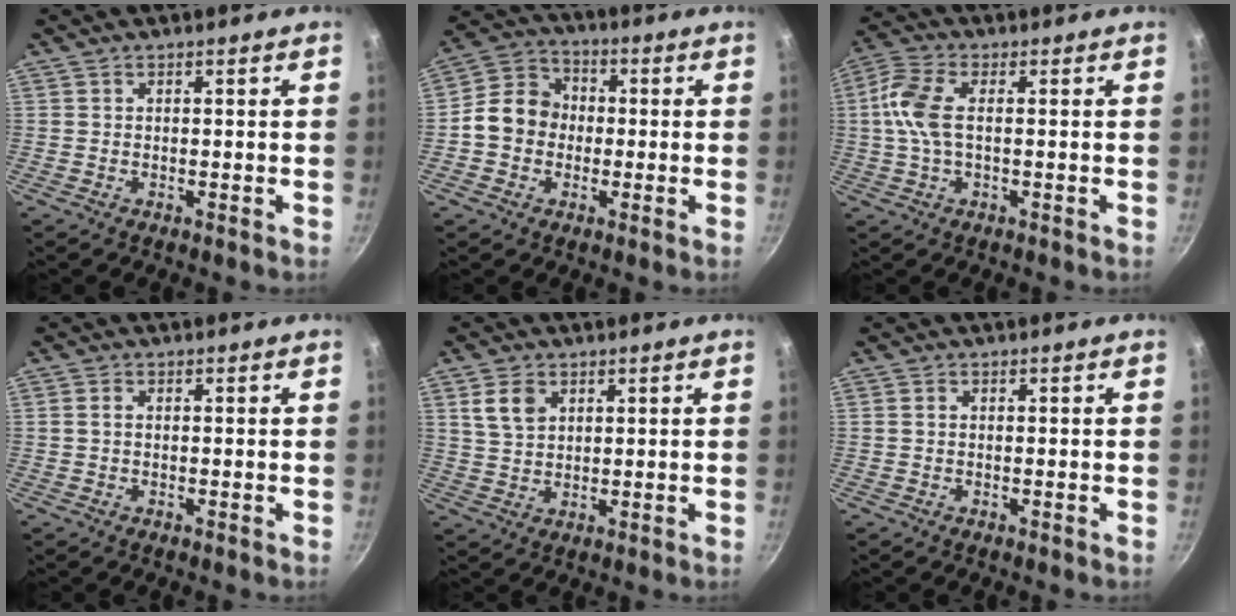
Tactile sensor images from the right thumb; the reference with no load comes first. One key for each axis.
{"total": 9.9, "fx": -0.9, "fy": 8.5, "fz": 5.0, "tx": -0.055, "ty": 0.026, "tz": -0.038}
{"total": 8.1, "fx": 0.5, "fy": 3.8, "fz": 7.1, "tx": -0.167, "ty": 0.019, "tz": 0.000}
{"total": 1.4, "fx": 0.1, "fy": 1.0, "fz": 1.0, "tx": -0.019, "ty": 0.005, "tz": 0.001}
{"total": 5.6, "fx": 2.4, "fy": 3.8, "fz": 3.3, "tx": -0.050, "ty": -0.006, "tz": 0.051}
{"total": 0.7, "fx": 0.1, "fy": 0.6, "fz": 0.5, "tx": -0.008, "ty": 0.004, "tz": 0.000}